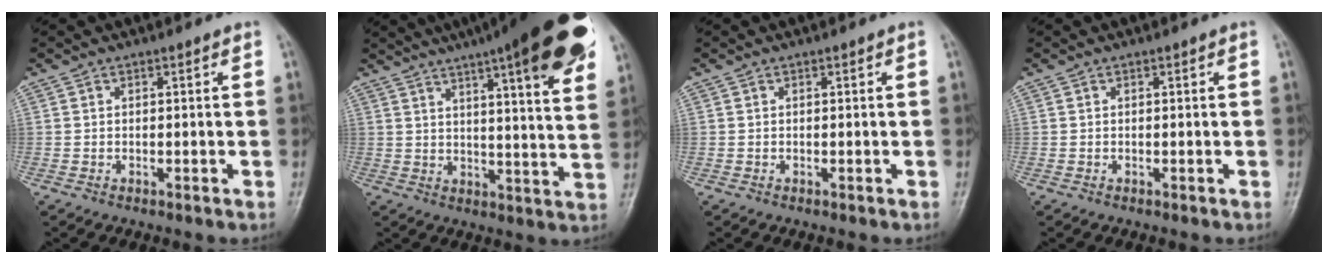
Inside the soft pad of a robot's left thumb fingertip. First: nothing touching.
{"total": 24.6, "force": [14.3, 4.7, 19.5], "torque": [-0.259, -0.025, 0.184]}
{"total": 0.0}
{"total": 0.0}